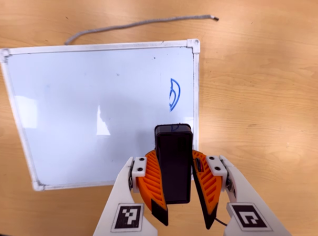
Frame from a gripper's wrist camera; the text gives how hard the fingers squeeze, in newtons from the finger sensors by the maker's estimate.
{"total": 12.7, "left": 11.3, "right": 14.1}